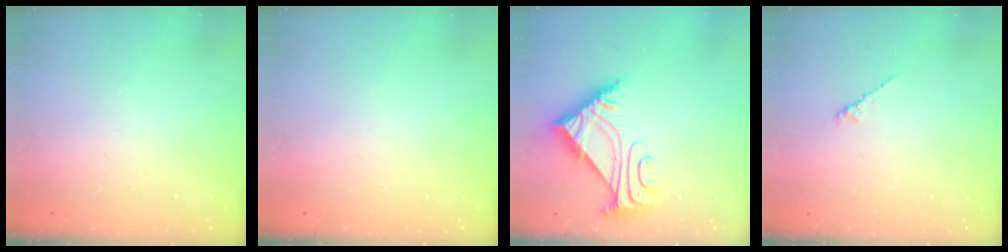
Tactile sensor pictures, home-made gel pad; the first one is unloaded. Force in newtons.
{"total": 0.0}
{"total": 6.6, "press": 6.6, "slide": 0.9}
{"total": 1.6, "press": 1.5, "slide": 0.5}